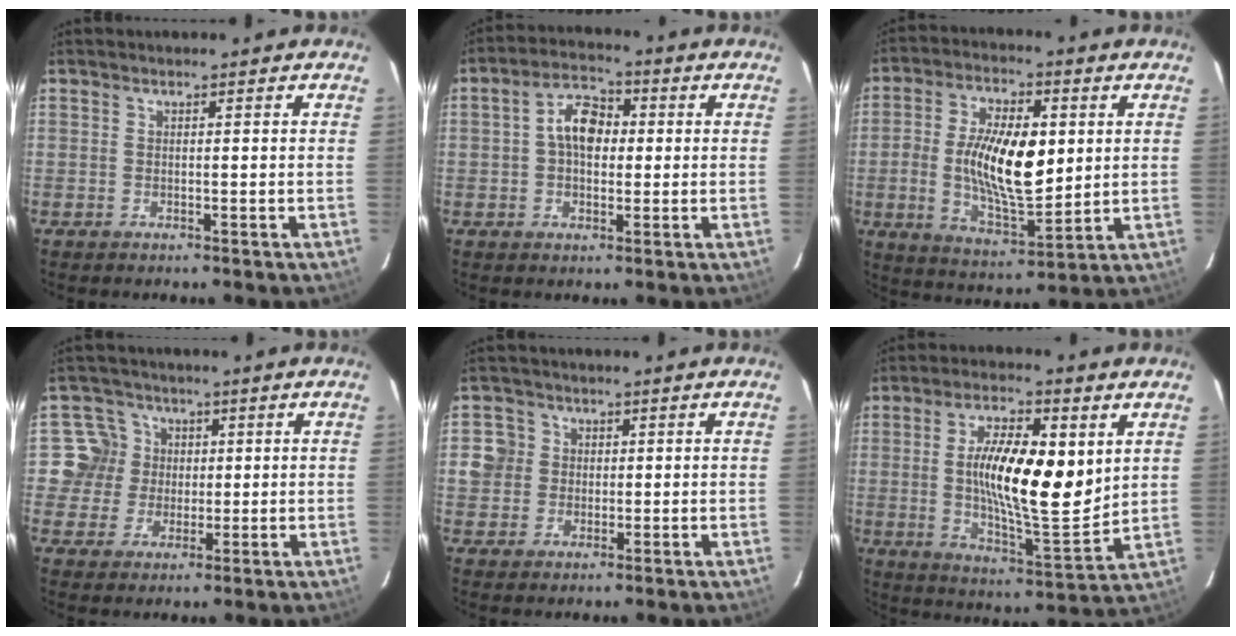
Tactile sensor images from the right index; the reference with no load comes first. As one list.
[{"total": 7.2, "force": [0.6, 4.6, 5.4], "torque": [-0.097, 0.022, 0.009]}, {"total": 15.7, "force": [1.0, 7.2, 13.9], "torque": [-0.254, -0.001, 0.023]}, {"total": 6.5, "force": [0.7, 6.5, 0.0], "torque": [0.007, 0.014, 0.004]}, {"total": 4.6, "force": [0.3, 4.5, 0.6], "torque": [0.000, 0.018, 0.005]}, {"total": 17.0, "force": [3.4, 5.3, 15.8], "torque": [-0.269, -0.006, 0.057]}]